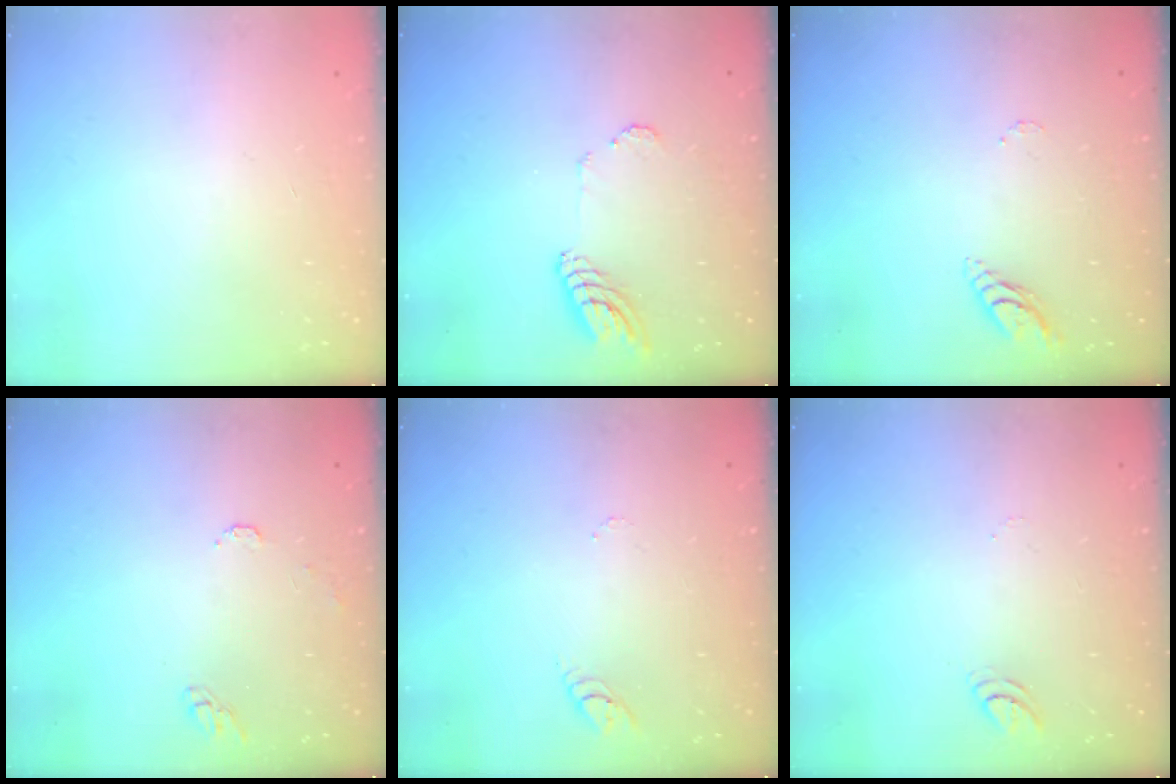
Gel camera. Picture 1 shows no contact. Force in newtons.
{"total": 10.0, "press": 9.9, "slide": 1.0}
{"total": 6.0, "press": 6.0, "slide": 0.6}
{"total": 6.0, "press": 6.0, "slide": 0.5}
{"total": 2.7, "press": 2.7, "slide": 0.2}
{"total": 3.3, "press": 3.3, "slide": 0.3}